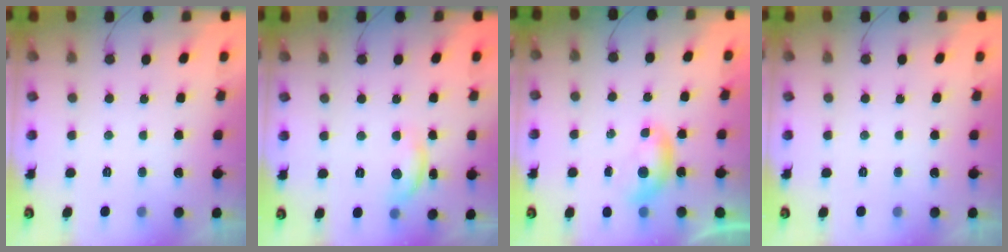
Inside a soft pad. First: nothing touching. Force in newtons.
{"total": 9.2, "press": 9.2, "slide": 0.6}
{"total": 5.1, "press": 5.1, "slide": 0.6}
{"total": 0.0}